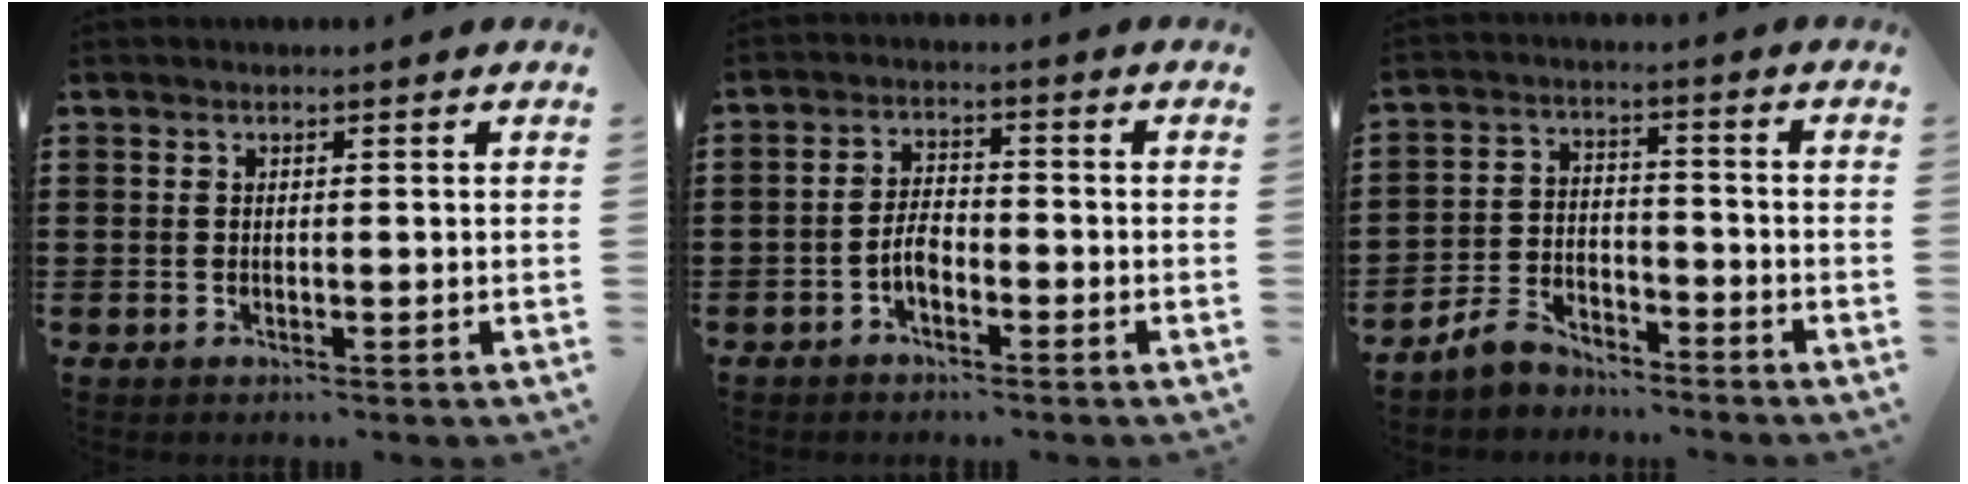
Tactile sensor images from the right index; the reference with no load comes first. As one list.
[{"total": 3.5, "force": [-1.7, 1.7, 2.6], "torque": [-0.062, 0.002, -0.038]}, {"total": 4.9, "force": [-4.5, 1.6, 0.8], "torque": [-0.031, 0.010, -0.095]}]